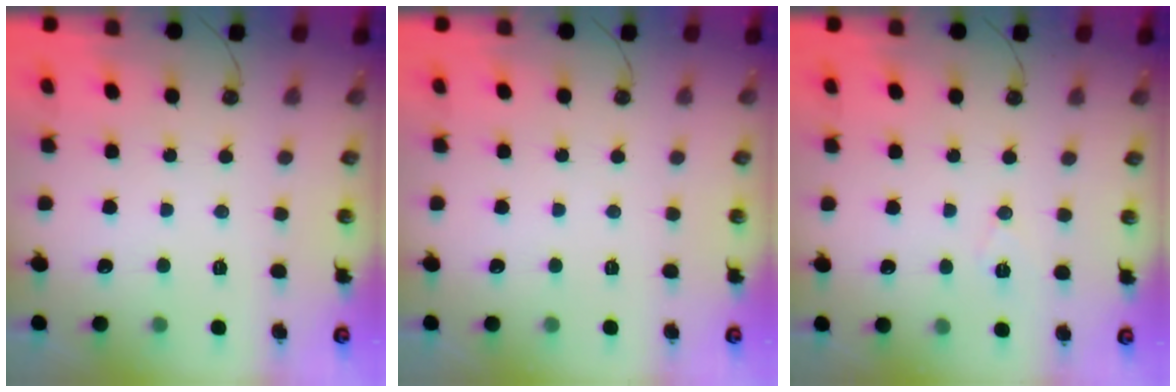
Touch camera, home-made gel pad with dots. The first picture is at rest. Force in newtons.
{"total": 0.0}
{"total": 6.7, "press": 5.2, "slide": 4.3}